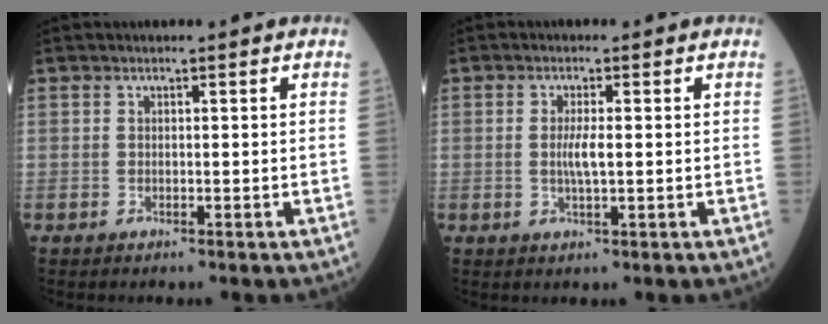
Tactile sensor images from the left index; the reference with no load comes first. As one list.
[{"total": 2.7, "force": [-0.1, 0.3, 2.7], "torque": [-0.056, -0.005, -0.003]}]